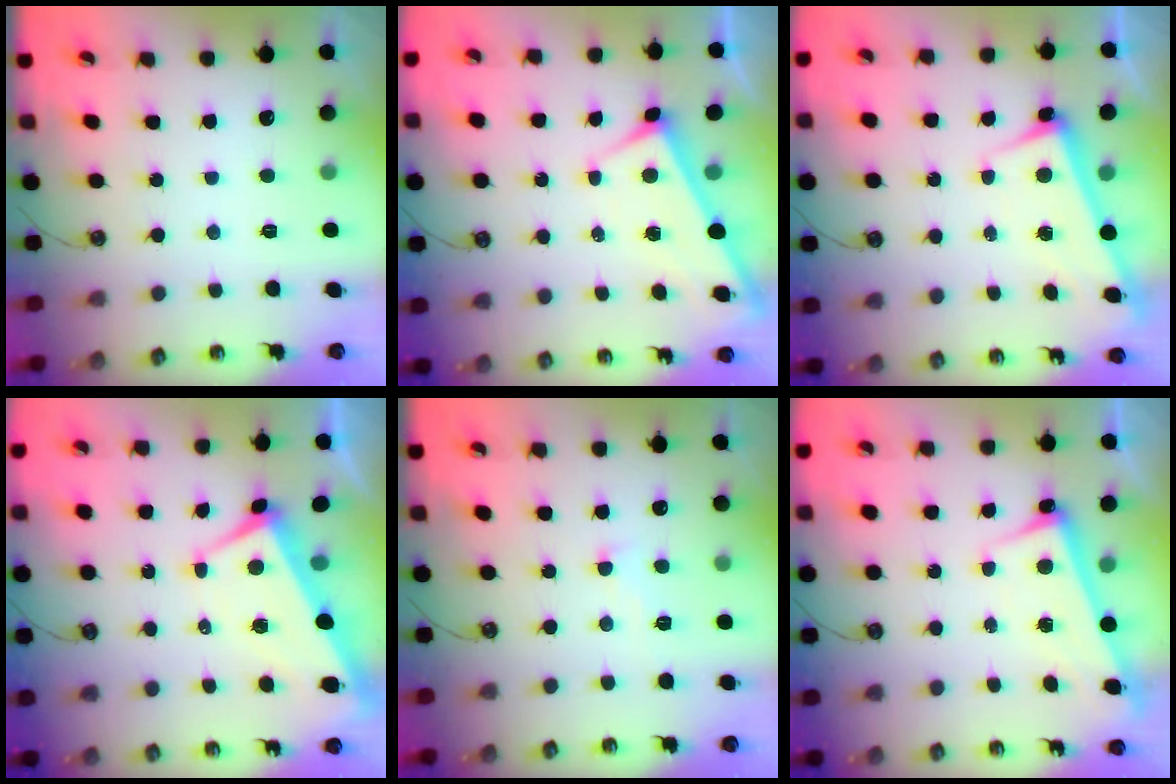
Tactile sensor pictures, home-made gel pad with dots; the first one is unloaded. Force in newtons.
{"total": 2.8, "press": 2.8, "slide": 0.4}
{"total": 2.6, "press": 2.5, "slide": 0.7}
{"total": 1.4, "press": 0.9, "slide": 1.0}
{"total": 0.8, "press": 0.4, "slide": 0.7}
{"total": 2.6, "press": 2.5, "slide": 0.9}